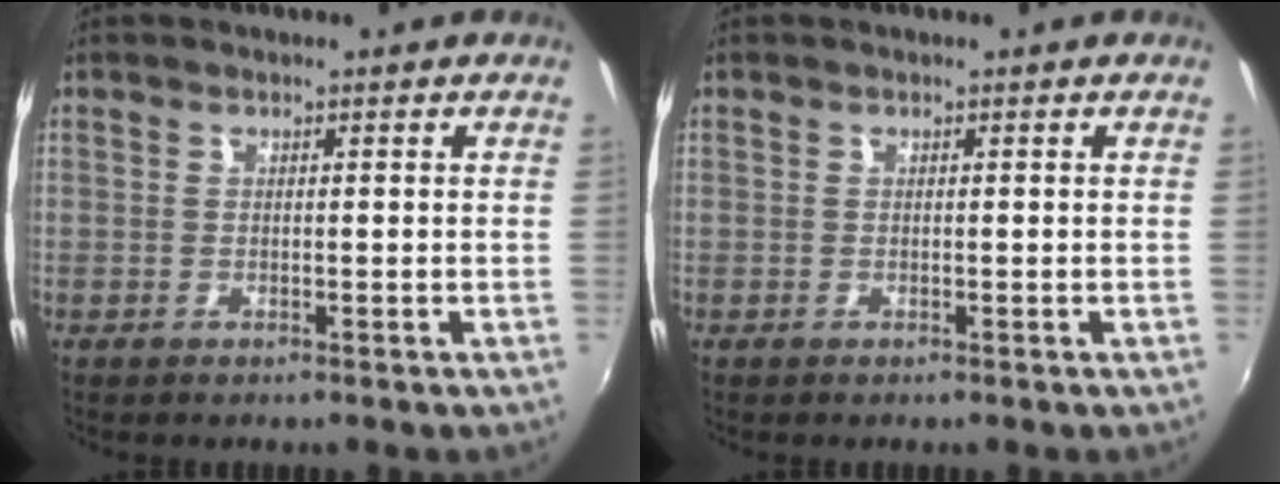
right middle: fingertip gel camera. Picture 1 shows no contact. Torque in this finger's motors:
{"motor_torque": [0.05, -0.20, 0.05, 0.00]}